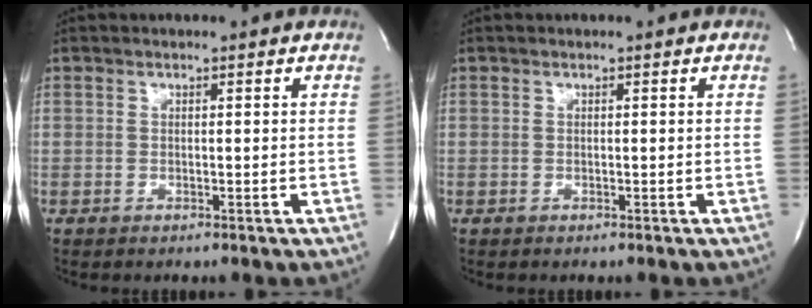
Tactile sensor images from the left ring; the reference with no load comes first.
{"total": 0.0}